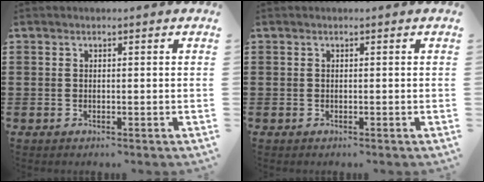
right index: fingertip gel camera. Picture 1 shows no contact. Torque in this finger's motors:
{"motor_torque": [0.88, 0.06, 0.00, 0.01]}